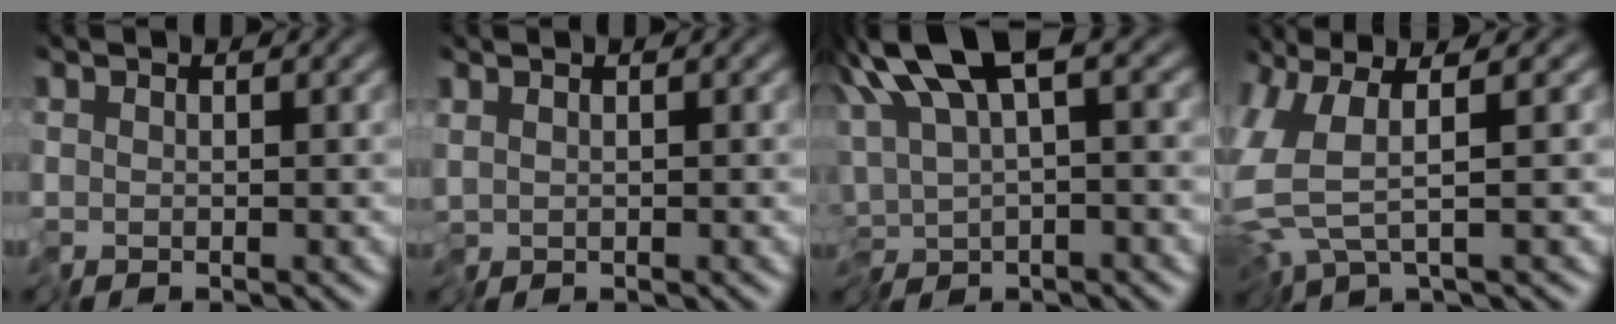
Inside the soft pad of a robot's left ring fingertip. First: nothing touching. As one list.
[{"total": 0.6, "force": [0.1, 0.2, 0.5], "torque": [-0.013, -0.001, 0.003]}, {"total": 9.7, "force": [1.6, 4.2, 8.6], "torque": [-0.172, 0.008, 0.025]}, {"total": 6.1, "force": [-0.4, 2.2, 5.7], "torque": [-0.145, -0.016, -0.004]}]